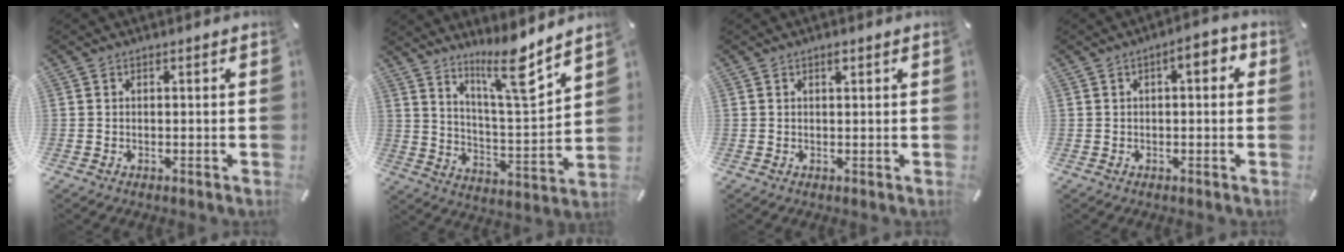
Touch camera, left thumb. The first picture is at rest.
{"total": 13.8, "force": [10.9, 2.0, 8.4], "torque": [-0.147, -0.072, 0.180]}
{"total": 1.1, "force": [0.5, 0.4, 0.9], "torque": [-0.019, 0.003, 0.008]}
{"total": 5.2, "force": [1.0, 2.2, 4.6], "torque": [-0.057, 0.002, 0.009]}